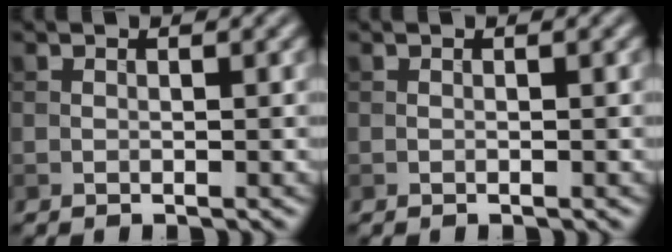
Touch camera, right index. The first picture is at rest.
{"total": 0.0}